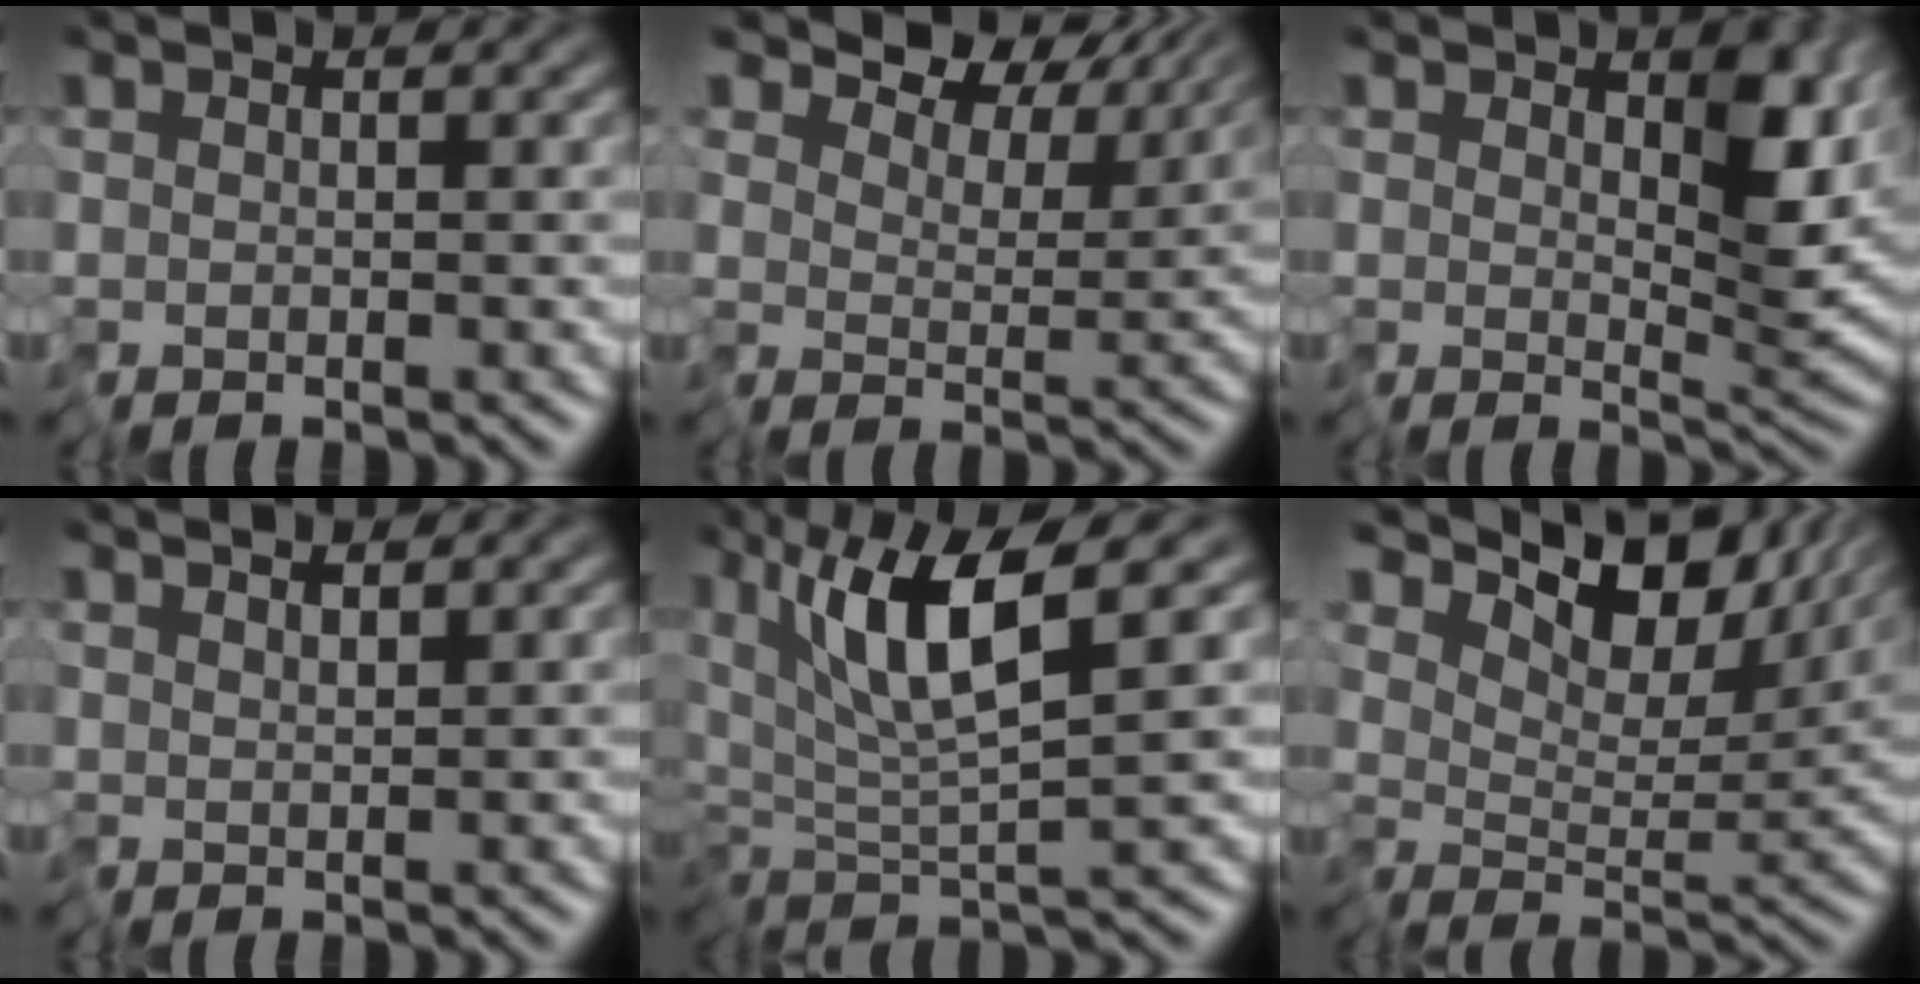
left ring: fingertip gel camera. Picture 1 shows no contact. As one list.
[{"total": 7.0, "force": [5.3, 3.3, 3.1], "torque": [-0.054, 0.004, 0.079]}, {"total": 6.0, "force": [2.1, 3.4, 4.5], "torque": [-0.077, -0.011, 0.032]}, {"total": 1.3, "force": [1.1, 0.0, 0.6], "torque": [-0.015, 0.008, 0.023]}, {"total": 7.6, "force": [3.0, 1.0, 6.9], "torque": [-0.134, 0.010, 0.051]}, {"total": 10.2, "force": [7.3, 4.7, 5.5], "torque": [-0.101, 0.007, 0.123]}]